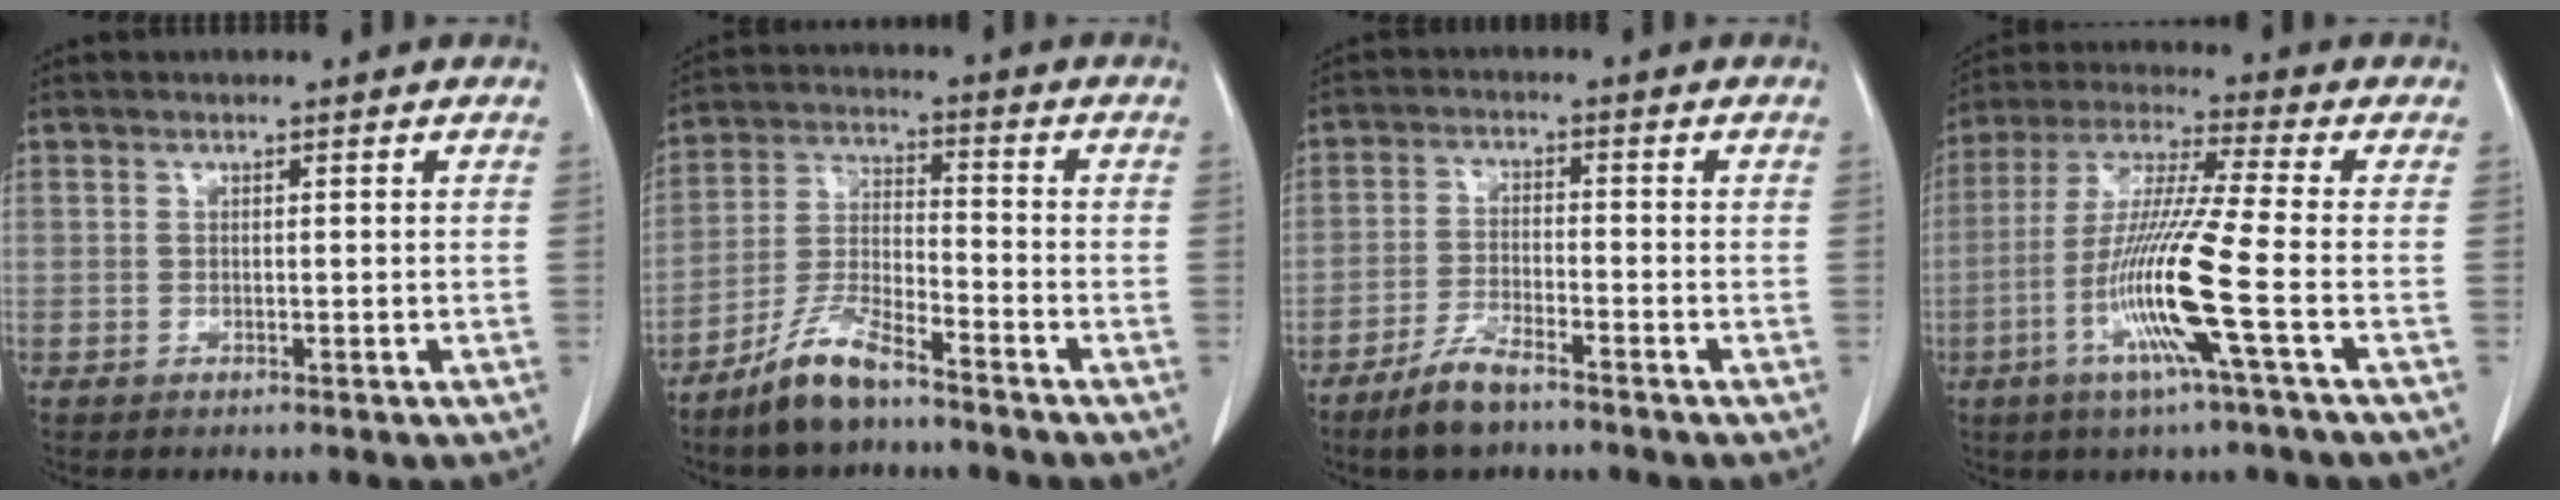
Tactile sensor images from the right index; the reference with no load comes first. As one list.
[{"total": 8.4, "force": [-6.5, 1.7, 5.0], "torque": [-0.112, -0.014, -0.127]}, {"total": 5.6, "force": [-4.3, 1.2, 3.3], "torque": [-0.074, -0.007, -0.080]}, {"total": 13.5, "force": [-4.3, -1.5, 12.7], "torque": [-0.258, -0.019, -0.092]}]